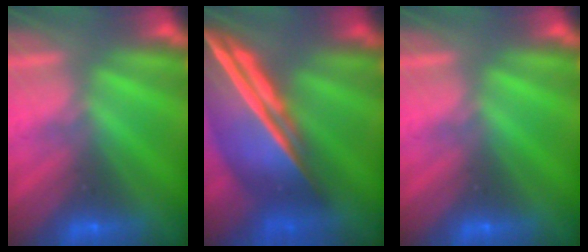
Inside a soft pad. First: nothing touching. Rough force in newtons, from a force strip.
{"total": 7.0}
{"total": 0.0}